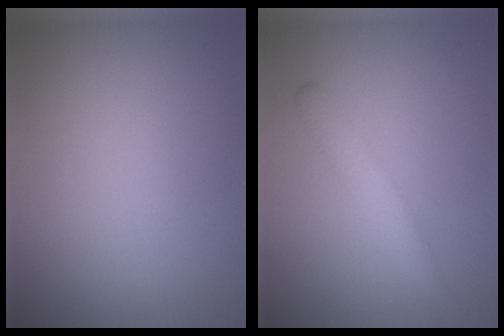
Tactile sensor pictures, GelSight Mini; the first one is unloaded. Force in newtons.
{"total": 2.0, "press": 2.0, "slide": 0.0}